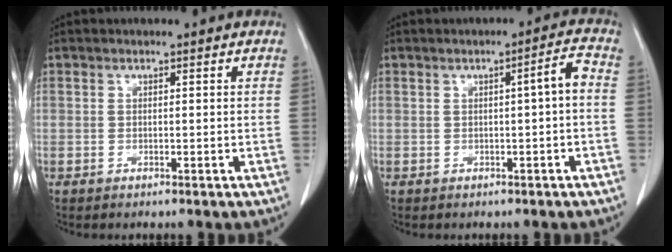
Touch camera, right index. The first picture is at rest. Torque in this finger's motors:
{"motor_torque": [0.40, -0.06, 0.11, 0.05]}